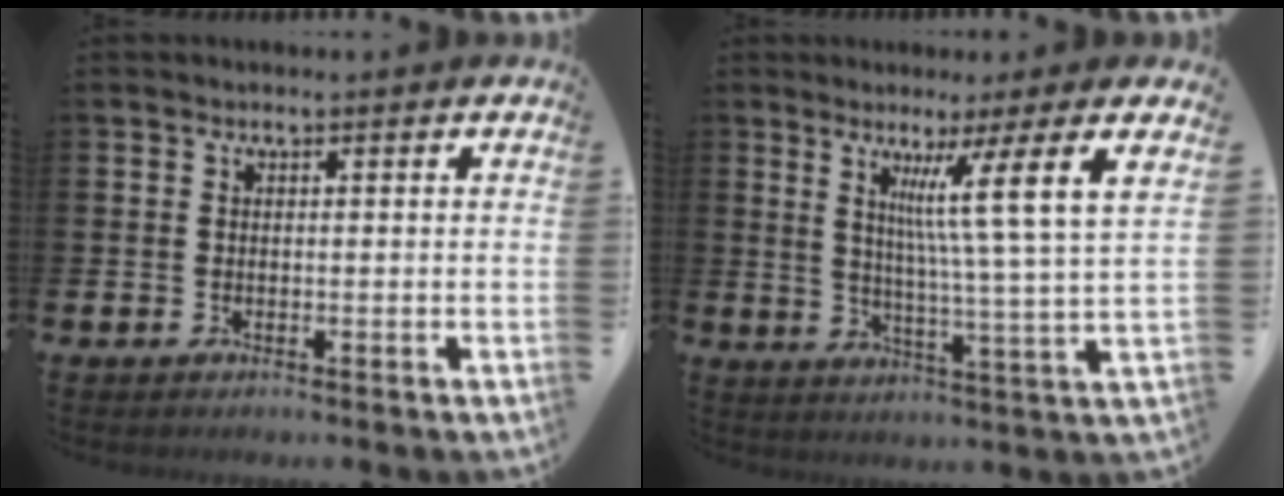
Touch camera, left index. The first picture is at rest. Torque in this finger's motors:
{"motor_torque": [1.52, -0.10, 0.32, 0.21]}